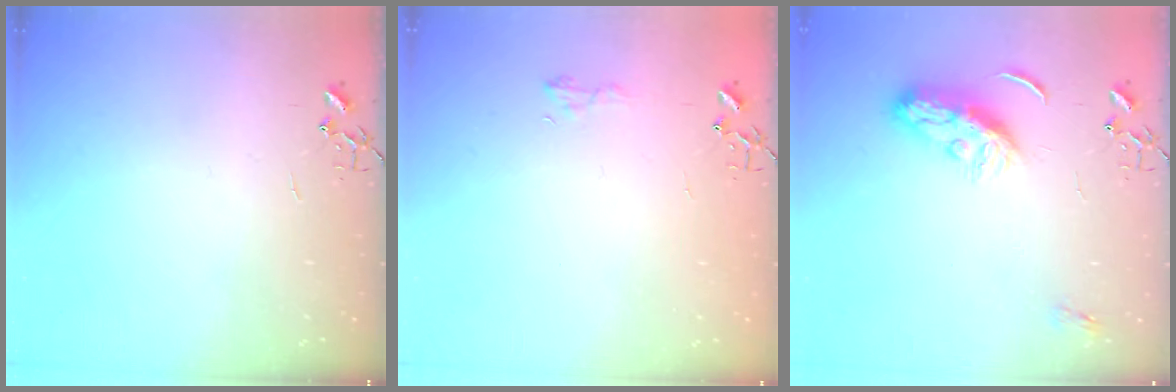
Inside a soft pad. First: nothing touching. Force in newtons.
{"total": 5.6, "press": 5.6, "slide": 0.6}
{"total": 8.8, "press": 8.8, "slide": 0.5}